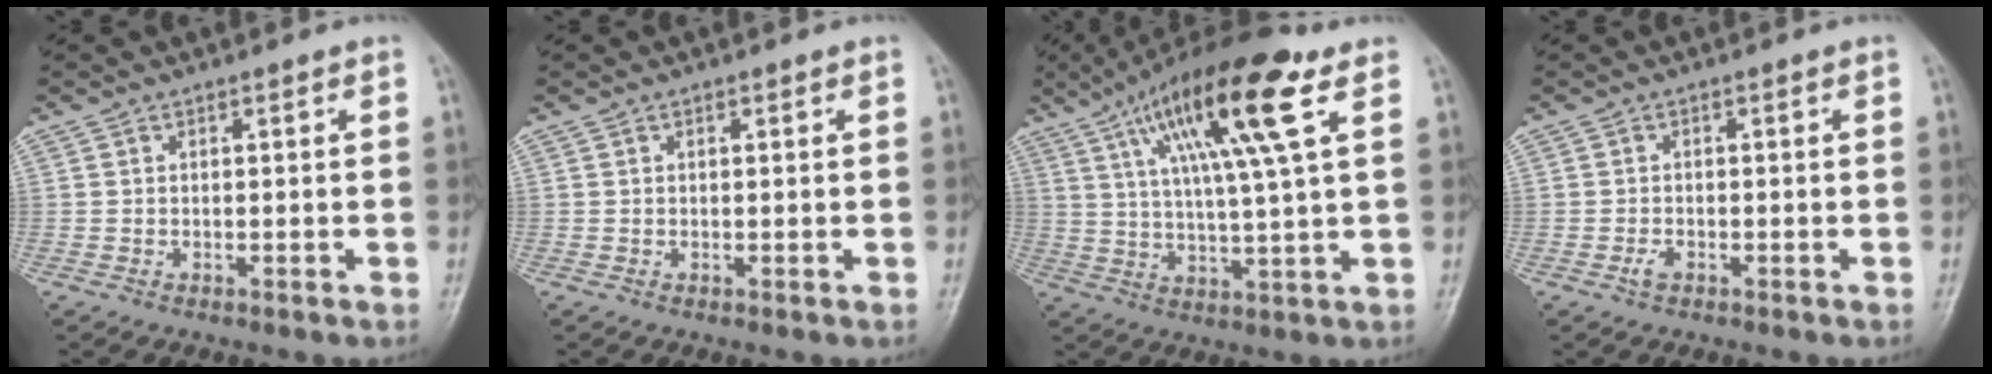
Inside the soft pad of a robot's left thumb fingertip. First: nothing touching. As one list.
[{"total": 0.6, "force": [0.3, 0.3, 0.4], "torque": [-0.007, -0.001, 0.004]}, {"total": 18.4, "force": [8.2, 2.9, 16.2], "torque": [-0.278, -0.009, 0.135]}, {"total": 1.6, "force": [-0.8, 0.9, 1.0], "torque": [-0.020, 0.002, -0.016]}]